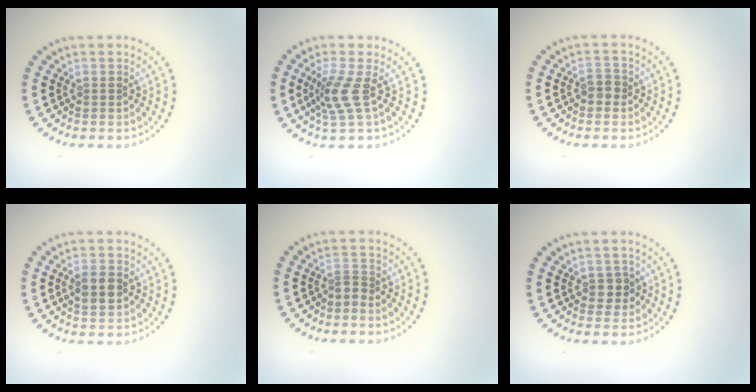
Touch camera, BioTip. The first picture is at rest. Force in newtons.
{"total": 2.7, "press": 1.9, "slide": 1.9}
{"total": 1.4, "press": 1.4, "slide": 0.5}
{"total": 2.6, "press": 2.6, "slide": 0.1}
{"total": 1.0, "press": 0.6, "slide": 0.8}
{"total": 1.4, "press": 1.3, "slide": 0.4}